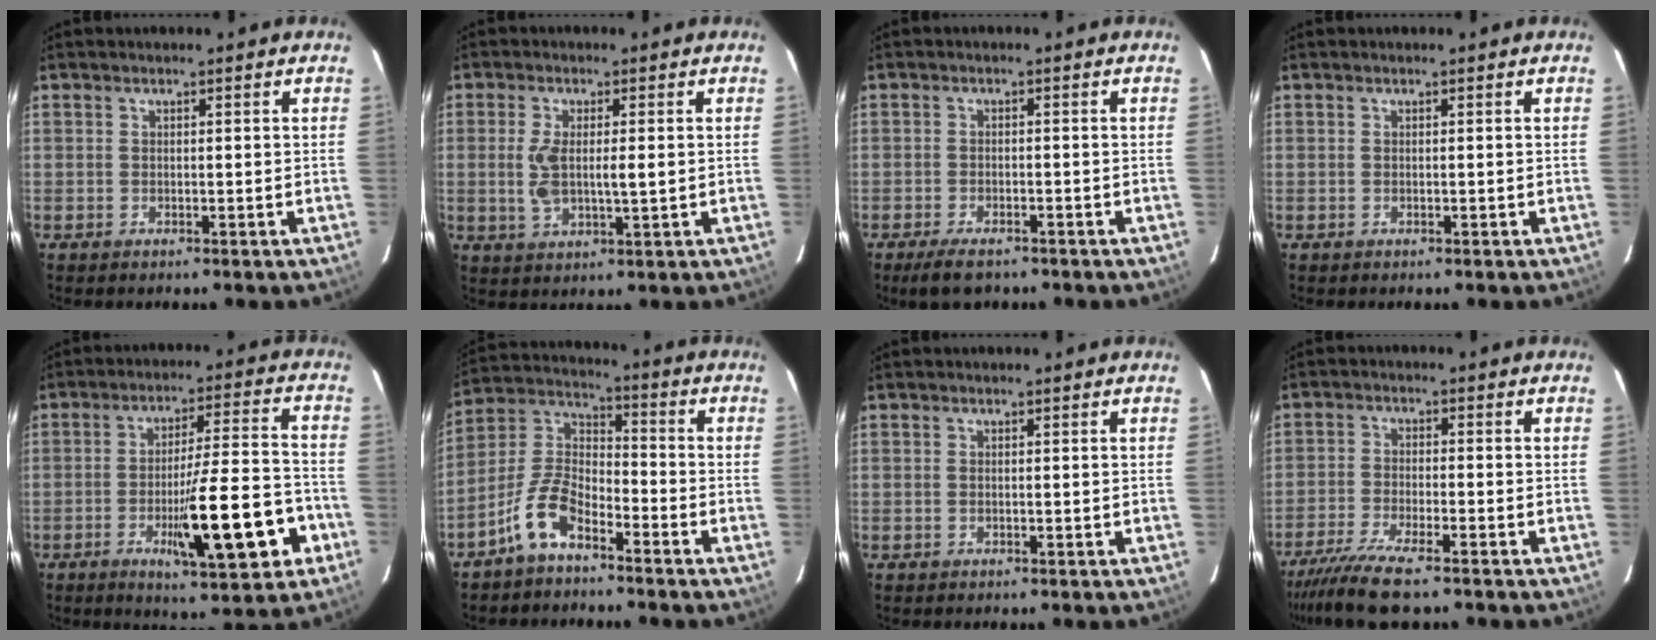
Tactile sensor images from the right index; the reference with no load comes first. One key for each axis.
{"total": 6.0, "fx": 0.1, "fy": 1.8, "fz": 5.7, "tx": -0.115, "ty": 0.000, "tz": 0.006}
{"total": 4.8, "fx": -3.6, "fy": 1.7, "fz": 2.6, "tx": -0.048, "ty": -0.007, "tz": -0.057}
{"total": 0.0}
{"total": 15.3, "fx": -5.7, "fy": 1.9, "fz": 14.1, "tx": -0.221, "ty": -0.002, "tz": -0.077}
{"total": 8.6, "fx": -5.8, "fy": 3.4, "fz": 5.4, "tx": -0.128, "ty": 0.016, "tz": -0.120}
{"total": 0.0}
{"total": 9.3, "fx": -7.5, "fy": 0.5, "fz": 5.4, "tx": -0.089, "ty": -0.025, "tz": -0.126}